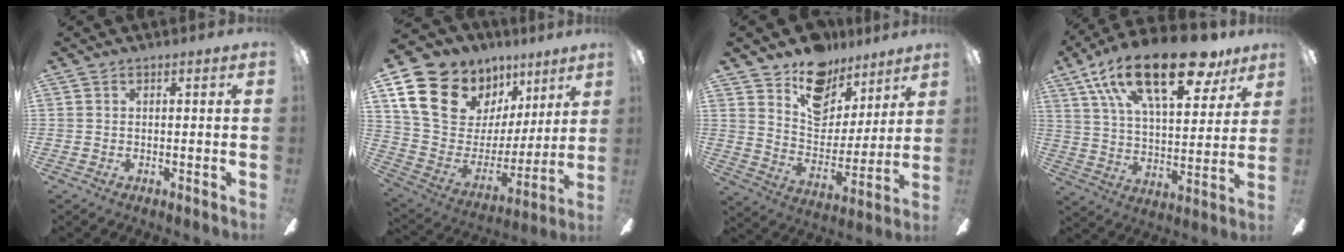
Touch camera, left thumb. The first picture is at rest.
{"total": 19.2, "force": [10.6, 13.4, 8.8], "torque": [-0.168, -0.056, 0.210]}
{"total": 15.6, "force": [11.3, 9.2, 5.4], "torque": [-0.084, -0.076, 0.209]}
{"total": 26.2, "force": [16.0, 10.9, 17.7], "torque": [-0.291, -0.075, 0.267]}